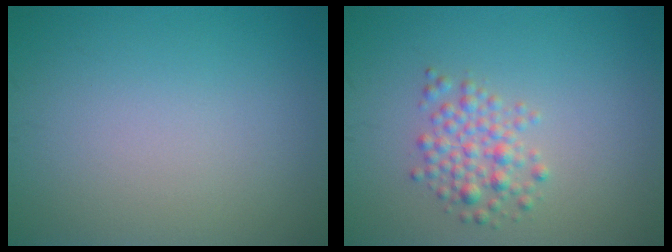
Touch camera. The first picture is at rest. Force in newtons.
{"total": 2.6, "press": 2.6, "slide": 0.2}